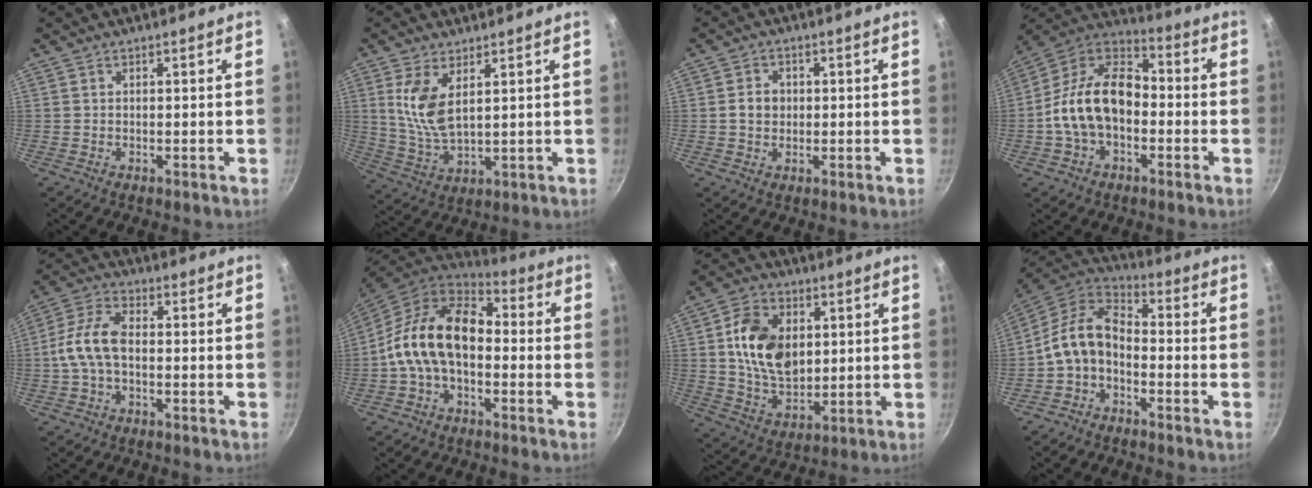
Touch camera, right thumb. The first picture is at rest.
{"total": 8.8, "force": [3.2, 4.0, 7.1], "torque": [-0.139, -0.028, 0.070]}
{"total": 3.6, "force": [0.1, 3.0, 2.0], "torque": [-0.019, 0.006, -0.002]}
{"total": 16.3, "force": [-2.4, 10.7, 12.1], "torque": [-0.185, 0.048, -0.065]}
{"total": 8.7, "force": [-1.0, 4.9, 7.2], "torque": [-0.140, 0.035, -0.032]}
{"total": 15.5, "force": [-1.2, 10.0, 11.8], "torque": [-0.187, 0.039, -0.043]}
{"total": 14.5, "force": [2.7, 9.9, 10.2], "torque": [-0.159, -0.008, 0.051]}
{"total": 10.6, "force": [-3.0, 6.8, 7.6], "torque": [-0.139, 0.055, -0.073]}